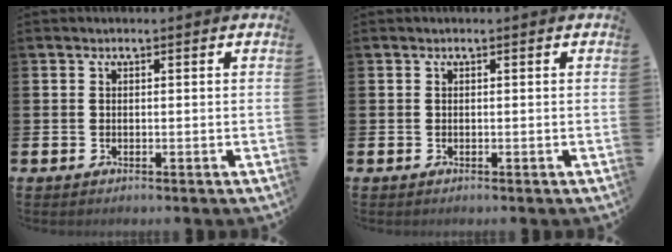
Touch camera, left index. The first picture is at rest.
{"total": 0.0}